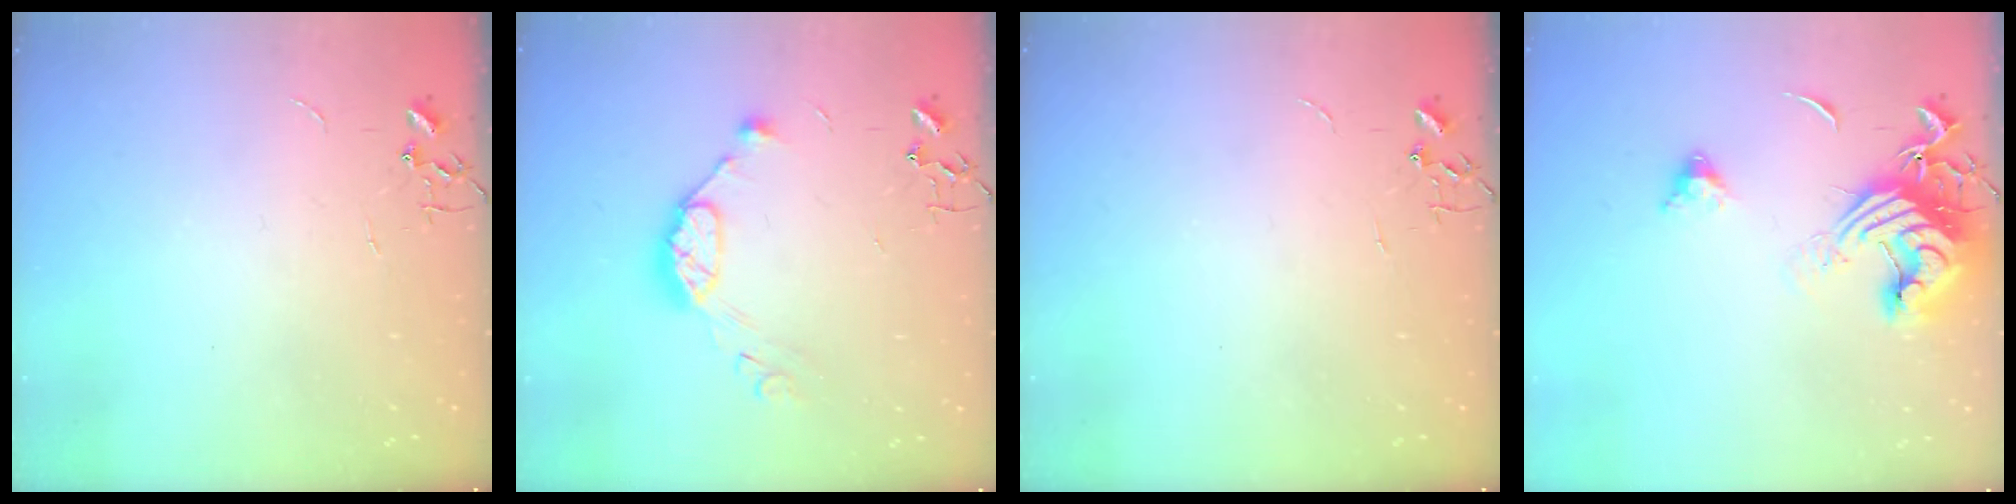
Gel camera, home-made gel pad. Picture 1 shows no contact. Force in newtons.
{"total": 10.8, "press": 10.7, "slide": 0.8}
{"total": 0.0}
{"total": 14.9, "press": 14.8, "slide": 1.9}